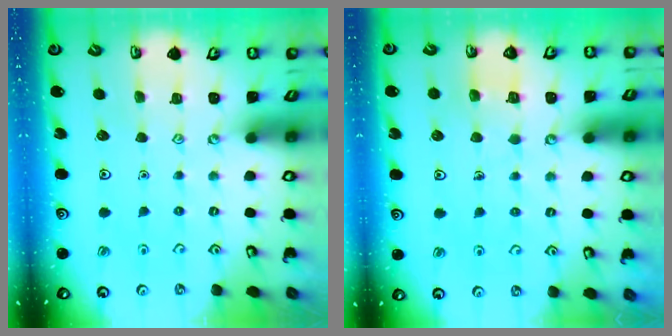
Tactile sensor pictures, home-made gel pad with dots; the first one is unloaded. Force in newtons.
{"total": 4.8, "press": 4.8, "slide": 0.5}